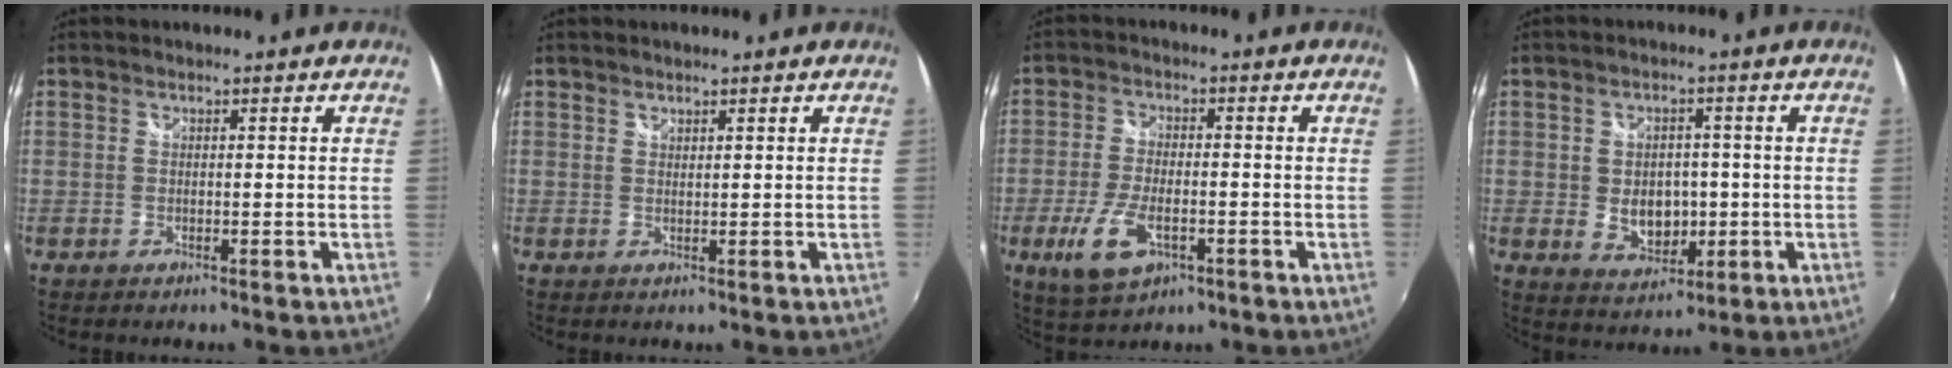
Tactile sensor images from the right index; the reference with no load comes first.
{"total": 0.7, "force": [0.7, 0.2, 0.1], "torque": [0.000, 0.000, 0.013]}
{"total": 9.2, "force": [-3.6, 4.4, 7.2], "torque": [-0.163, -0.014, -0.064]}
{"total": 7.8, "force": [-0.9, 6.0, 5.0], "torque": [-0.097, -0.004, -0.004]}